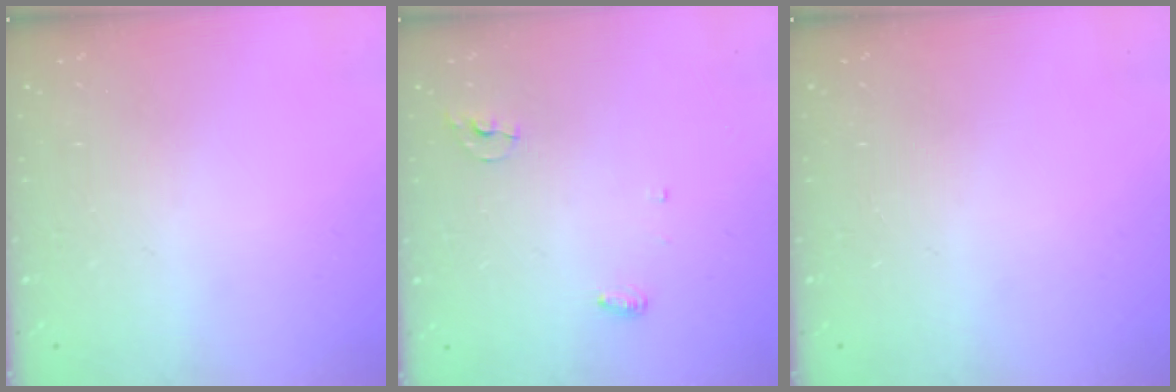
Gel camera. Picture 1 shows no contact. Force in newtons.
{"total": 3.8, "press": 3.8, "slide": 0.3}
{"total": 0.0}